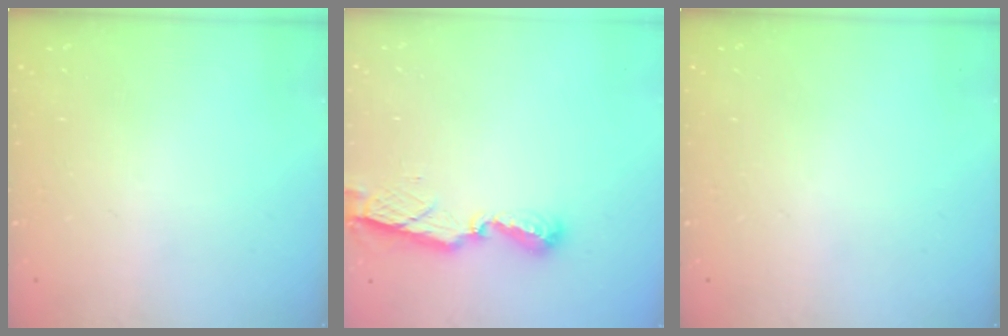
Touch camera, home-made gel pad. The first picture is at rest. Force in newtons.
{"total": 7.9, "press": 7.8, "slide": 0.3}
{"total": 0.0}